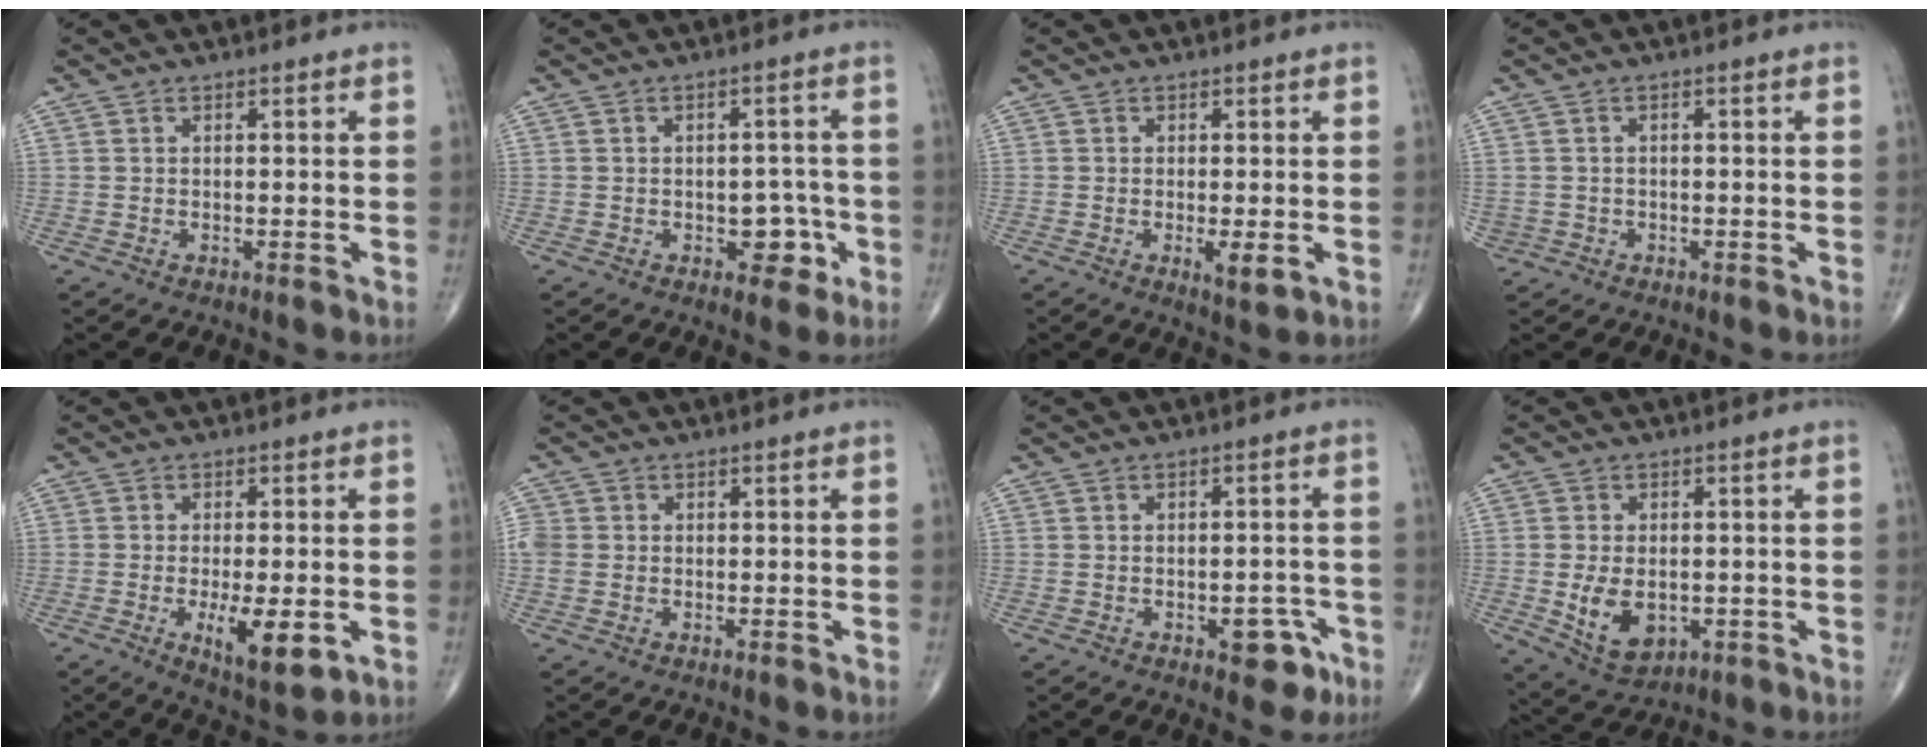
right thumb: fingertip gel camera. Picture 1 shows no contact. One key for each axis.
{"total": 5.7, "fx": -1.9, "fy": 3.7, "fz": 3.8, "tx": -0.014, "ty": 0.017, "tz": -0.022}
{"total": 3.3, "fx": -0.8, "fy": 1.0, "fz": 3.0, "tx": -0.050, "ty": -0.009, "tz": -0.012}
{"total": 1.9, "fx": -0.7, "fy": 1.8, "fz": 0.1, "tx": 0.008, "ty": 0.010, "tz": -0.010}
{"total": 9.0, "fx": -2.4, "fy": 3.2, "fz": 8.1, "tx": -0.124, "ty": -0.020, "tz": -0.033}
{"total": 3.3, "fx": 0.0, "fy": 2.9, "fz": 1.4, "tx": -0.032, "ty": 0.008, "tz": 0.002}
{"total": 5.6, "fx": -2.6, "fy": 3.1, "fz": 3.9, "tx": -0.024, "ty": 0.019, "tz": -0.028}
{"total": 8.7, "fx": -1.5, "fy": 5.7, "fz": 6.4, "tx": -0.101, "ty": -0.007, "tz": -0.009}